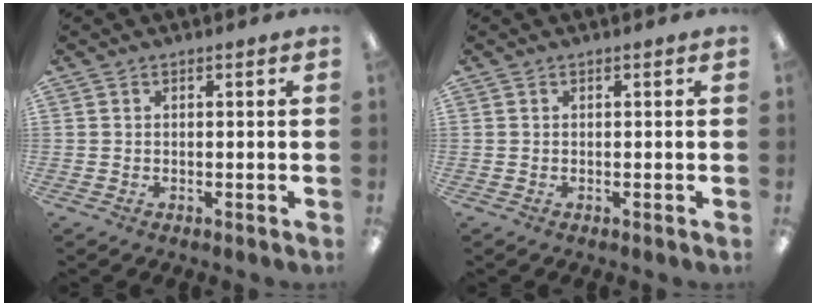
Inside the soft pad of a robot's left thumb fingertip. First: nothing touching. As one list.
[{"total": 0.0}]